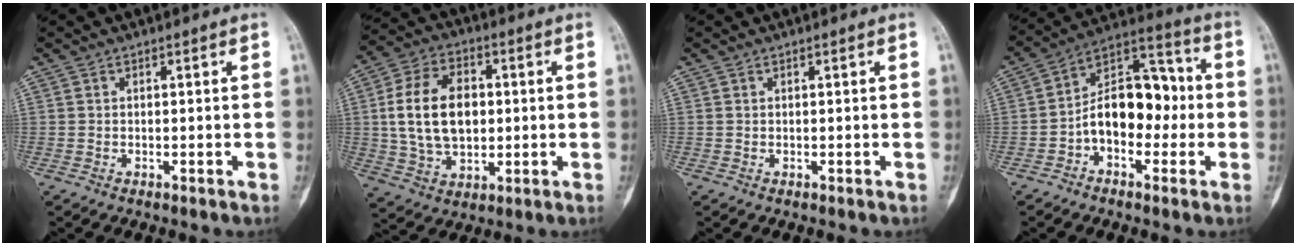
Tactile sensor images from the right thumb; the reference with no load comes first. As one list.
[{"total": 15.3, "force": [1.3, 10.2, 11.3], "torque": [-0.182, 0.008, 0.024]}, {"total": 0.0}, {"total": 14.1, "force": [-2.2, 9.0, 10.7], "torque": [-0.140, 0.051, -0.046]}]